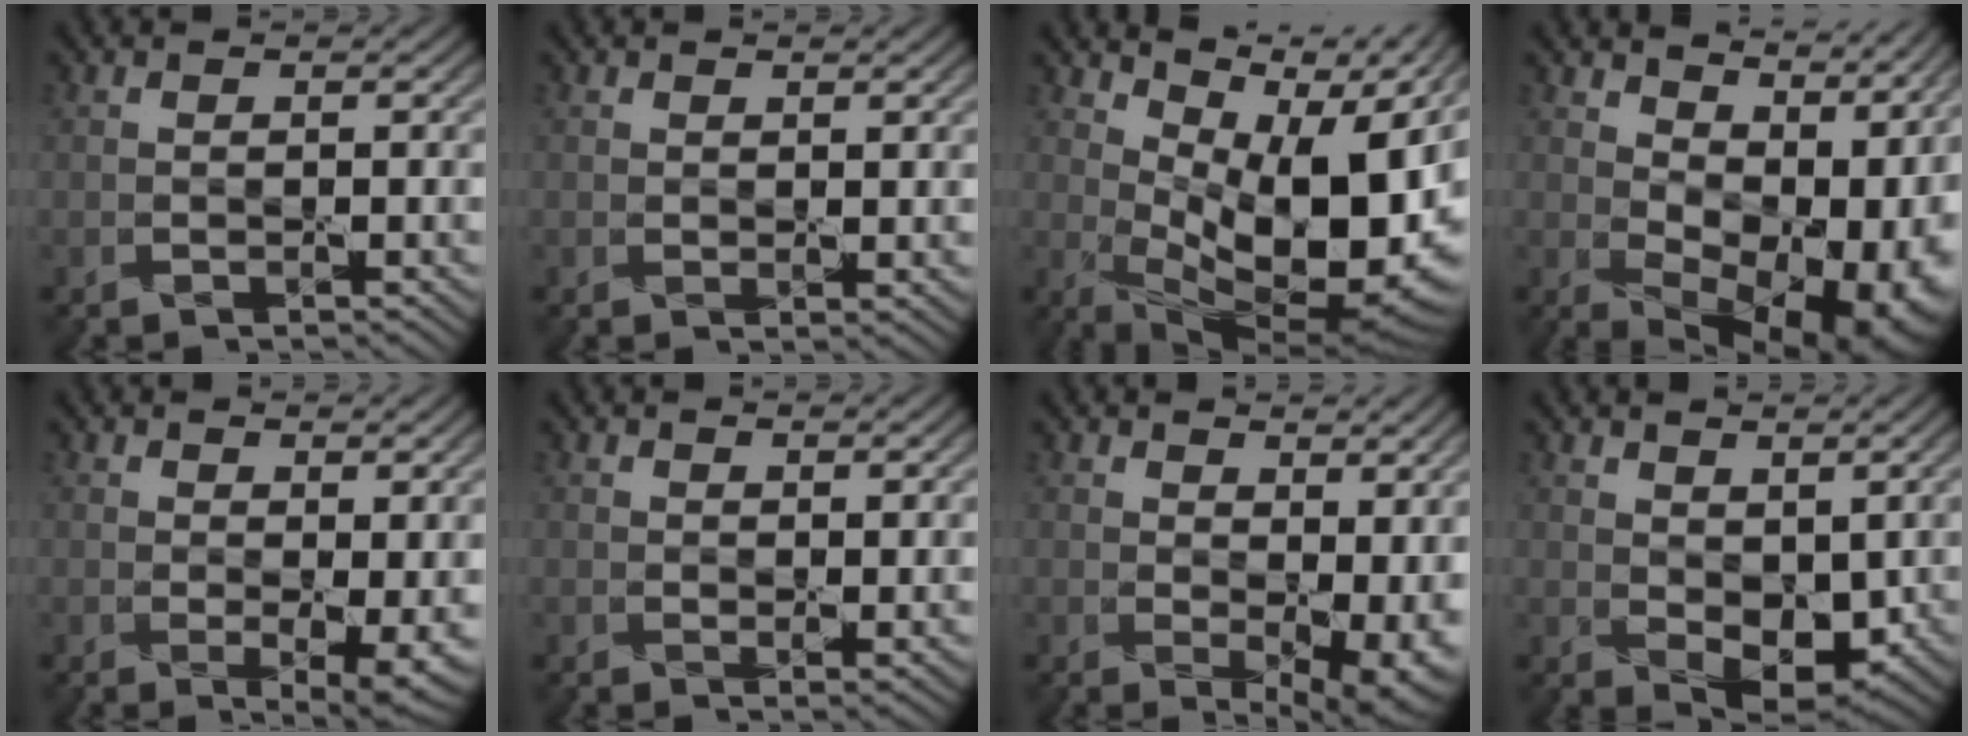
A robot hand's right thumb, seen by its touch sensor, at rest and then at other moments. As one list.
[{"total": 1.0, "force": [0.7, 0.4, 0.6], "torque": [-0.010, -0.006, 0.014]}, {"total": 15.1, "force": [3.8, 7.1, 12.7], "torque": [-0.191, 0.002, 0.081]}, {"total": 14.7, "force": [3.0, 9.5, 10.9], "torque": [-0.120, -0.004, 0.085]}, {"total": 4.1, "force": [0.6, 1.5, 3.8], "torque": [-0.062, -0.016, 0.017]}, {"total": 1.6, "force": [1.0, 0.6, 1.1], "torque": [-0.021, -0.009, 0.022]}, {"total": 8.4, "force": [1.6, 4.8, 6.7], "torque": [-0.098, -0.024, 0.050]}, {"total": 5.5, "force": [1.0, 3.3, 4.3], "torque": [-0.079, -0.012, 0.024]}]